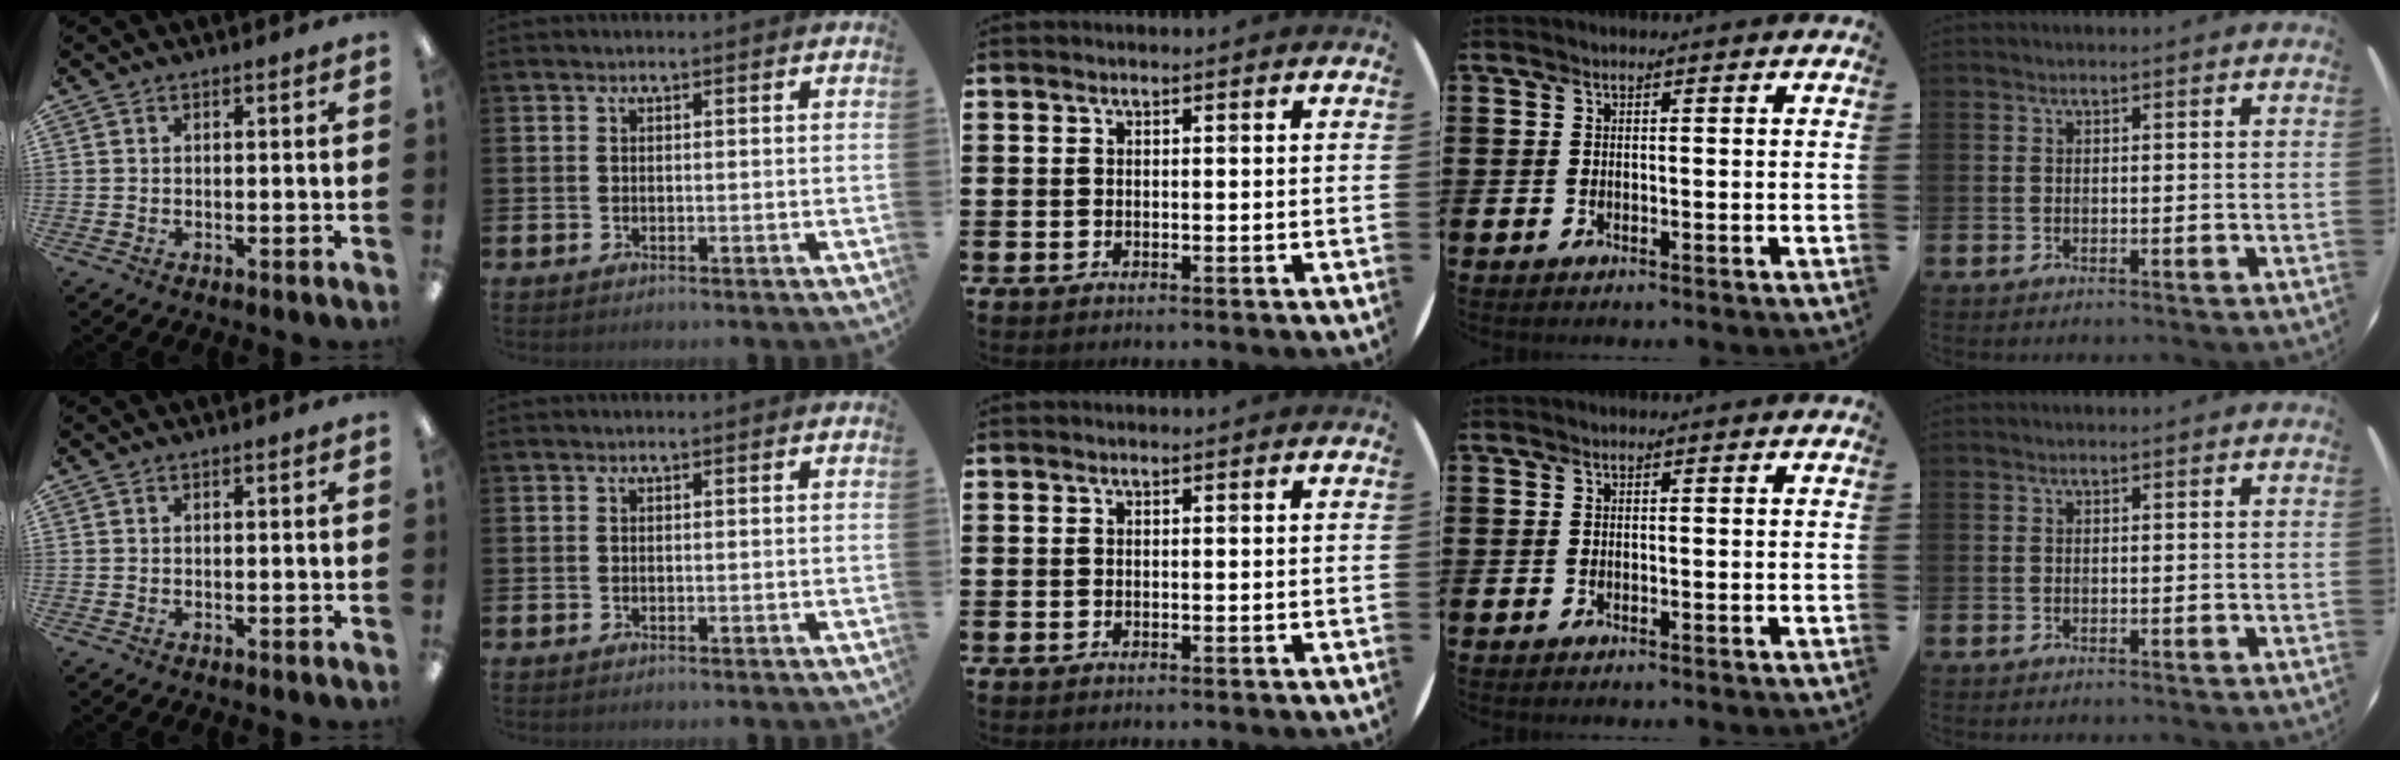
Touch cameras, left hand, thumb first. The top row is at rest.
{}